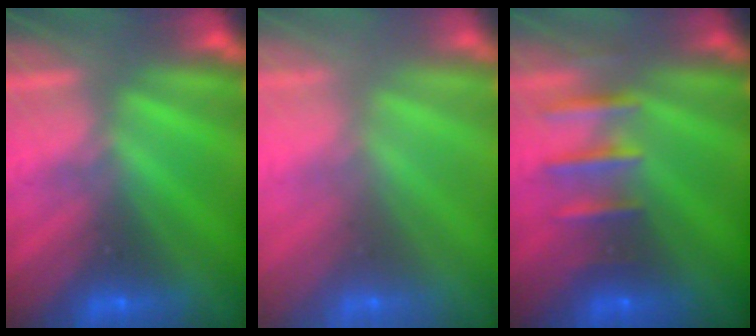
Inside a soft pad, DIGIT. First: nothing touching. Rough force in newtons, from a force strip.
{"total": 7.1}
{"total": 2.5}